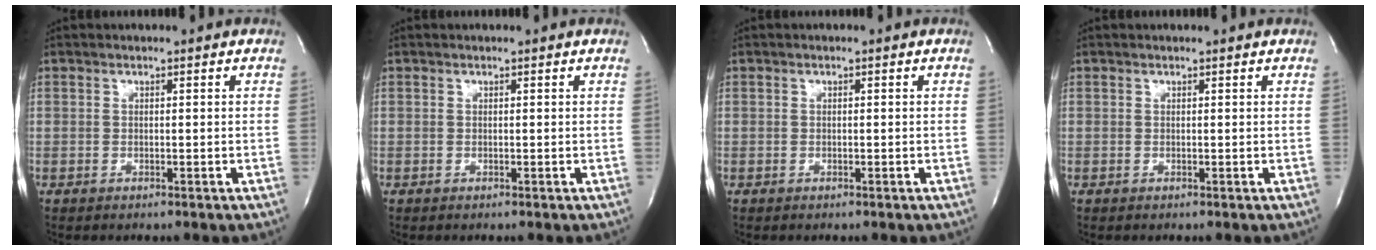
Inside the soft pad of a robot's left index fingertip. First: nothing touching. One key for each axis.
{"total": 0.6, "fx": 0.6, "fy": 0.1, "fz": 0.0, "tx": -0.009, "ty": 0.005, "tz": 0.006}
{"total": 0.0}
{"total": 1.4, "fx": 1.4, "fy": 0.2, "fz": 0.1, "tx": -0.014, "ty": 0.009, "tz": 0.013}